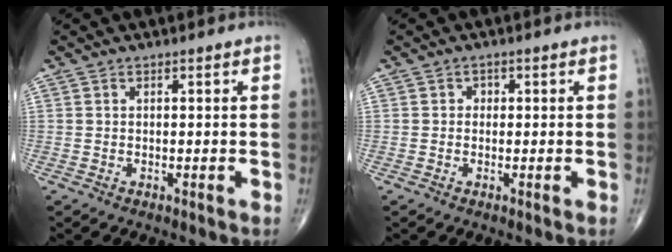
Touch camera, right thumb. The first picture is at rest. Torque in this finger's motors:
{"motor_torque": [-0.11, -0.16, 0.22, 0.07, 0.00]}